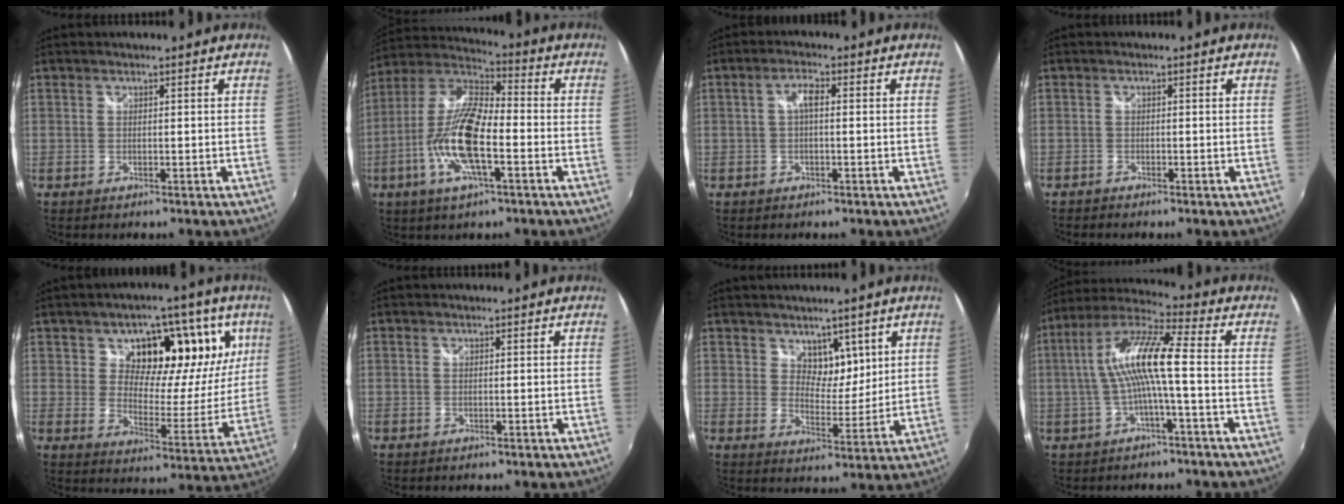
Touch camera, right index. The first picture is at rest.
{"total": 15.0, "force": [-4.8, 4.6, 13.5], "torque": [-0.277, -0.005, -0.099]}
{"total": 2.5, "force": [0.0, 0.7, 2.4], "torque": [-0.047, 0.010, 0.000]}
{"total": 1.1, "force": [-1.0, 0.3, 0.1], "torque": [-0.008, -0.003, -0.020]}
{"total": 18.8, "force": [9.4, 11.6, 11.3], "torque": [-0.157, -0.002, 0.157]}
{"total": 0.0}
{"total": 6.0, "force": [3.7, 3.9, 2.6], "torque": [-0.027, -0.010, 0.063]}
{"total": 11.4, "force": [-1.1, 0.8, 11.3], "torque": [-0.222, 0.019, -0.018]}